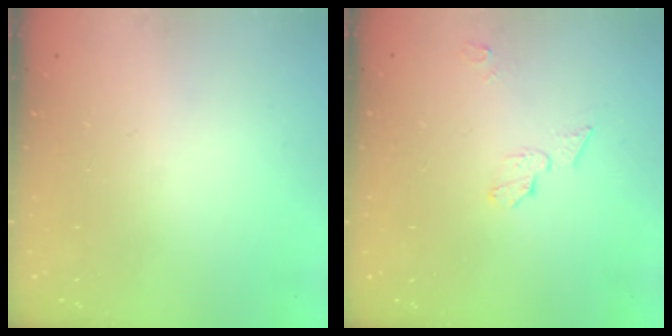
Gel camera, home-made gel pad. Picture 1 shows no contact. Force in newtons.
{"total": 5.6, "press": 5.6, "slide": 0.3}